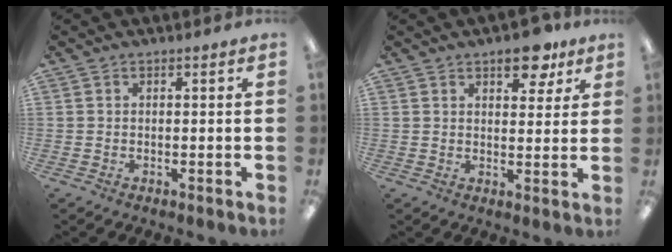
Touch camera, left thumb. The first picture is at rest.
{"total": 8.3, "force": [5.3, 4.0, 5.1], "torque": [-0.047, -0.026, 0.083]}